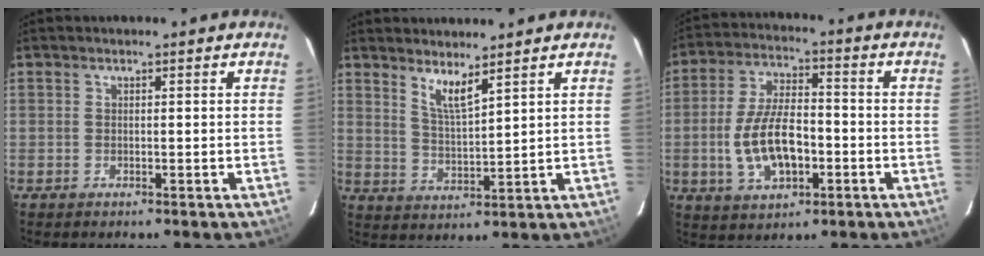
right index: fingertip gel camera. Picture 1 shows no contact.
{"total": 5.1, "force": [3.8, 0.5, 3.3], "torque": [-0.064, -0.009, 0.072]}
{"total": 12.4, "force": [-3.0, 6.1, 10.4], "torque": [-0.211, 0.006, -0.045]}